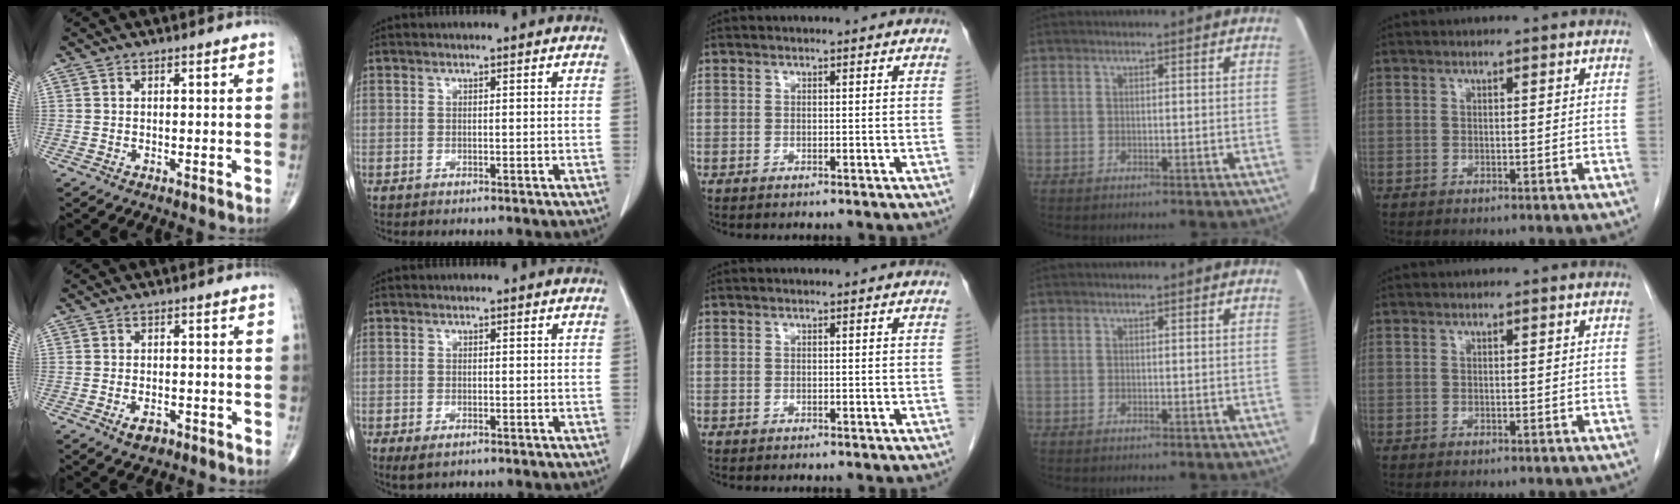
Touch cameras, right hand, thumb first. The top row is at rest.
{"thumb": {"total": 3.1, "force": [-1.7, 1.7, 2.0], "torque": [-0.033, 0.004, -0.027]}, "index": {"total": 2.3, "force": [-1.3, 1.2, 1.5], "torque": [-0.028, -0.005, -0.014]}}